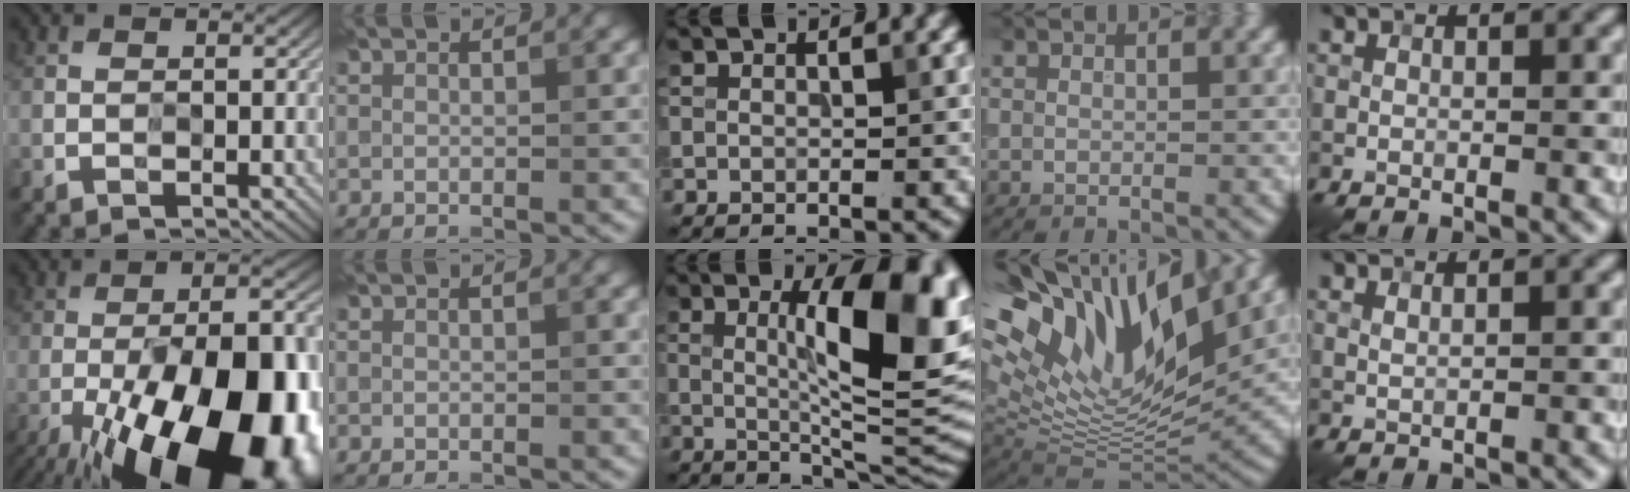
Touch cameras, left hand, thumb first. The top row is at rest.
{"thumb": {"total": 22.5, "force": [-11.2, 8.4, 17.7], "torque": [-0.245, -0.040, -0.163]}, "middle": {"total": 12.0, "force": [2.3, 2.9, 11.4], "torque": [-0.146, 0.002, 0.041]}, "ring": {"total": 16.0, "force": [8.7, 6.4, 11.8], "torque": [-0.234, 0.032, 0.155]}, "little": {"total": 0.8, "force": [0.7, 0.1, 0.4], "torque": [-0.010, -0.002, 0.009]}}